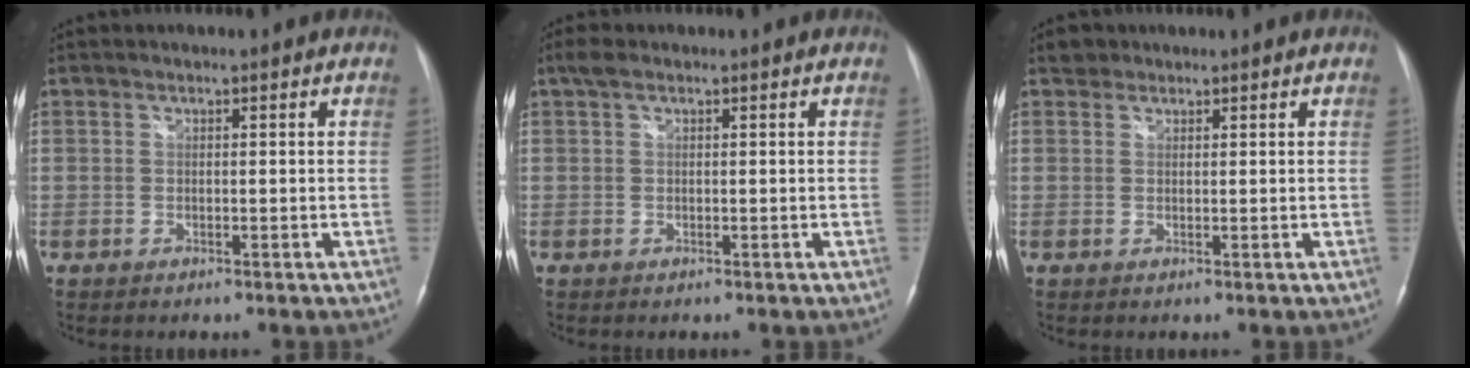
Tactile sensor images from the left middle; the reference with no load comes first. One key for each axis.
{"total": 1.7, "fx": 1.1, "fy": 0.7, "fz": 1.1, "tx": -0.024, "ty": 0.021, "tz": 0.022}
{"total": 1.5, "fx": 1.1, "fy": 0.9, "fz": 0.0, "tx": 0.005, "ty": 0.009, "tz": 0.015}